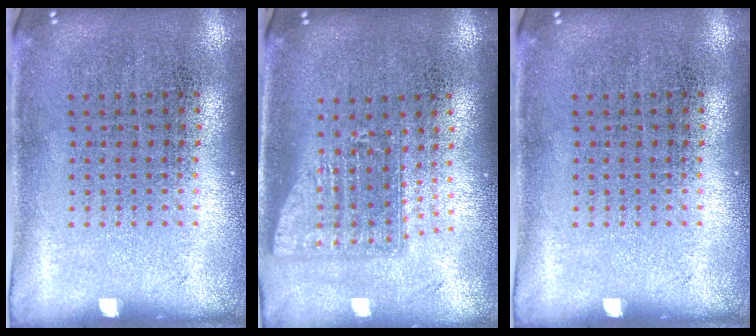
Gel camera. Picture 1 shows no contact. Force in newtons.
{"total": 1.6, "press": 1.2, "slide": 1.0}
{"total": 0.0}